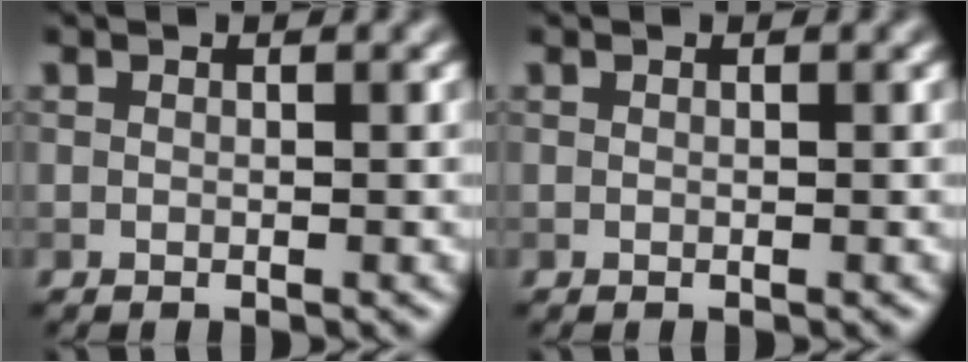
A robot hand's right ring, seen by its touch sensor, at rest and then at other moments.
{"total": 0.0}